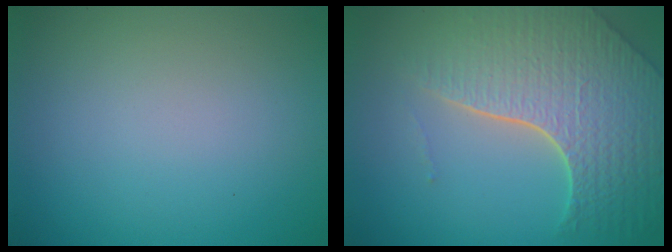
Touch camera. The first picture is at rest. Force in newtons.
{"total": 7.9, "press": 5.7, "slide": 5.4}